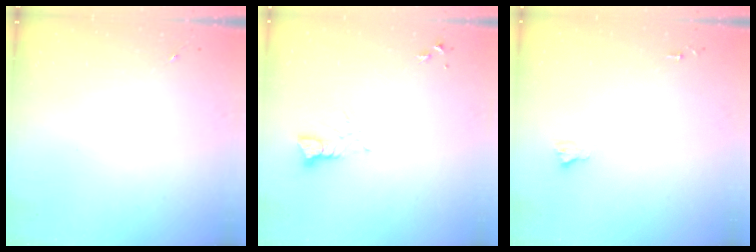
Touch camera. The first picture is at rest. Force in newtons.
{"total": 3.2, "press": 3.2, "slide": 0.2}
{"total": 2.7, "press": 2.7, "slide": 0.0}